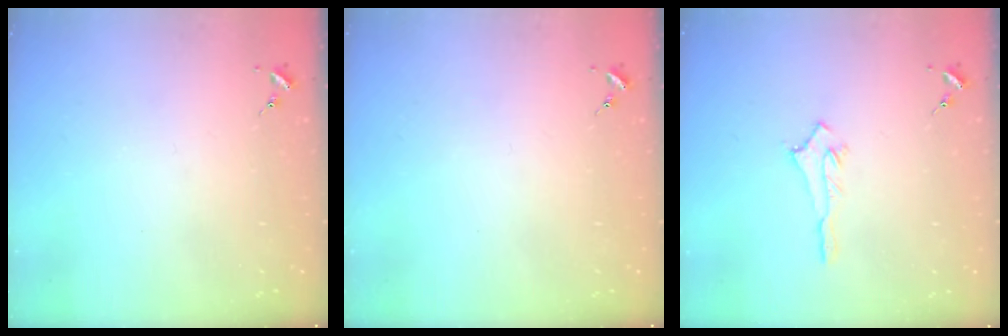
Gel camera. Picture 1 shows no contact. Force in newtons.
{"total": 0.0}
{"total": 3.2, "press": 3.1, "slide": 0.4}